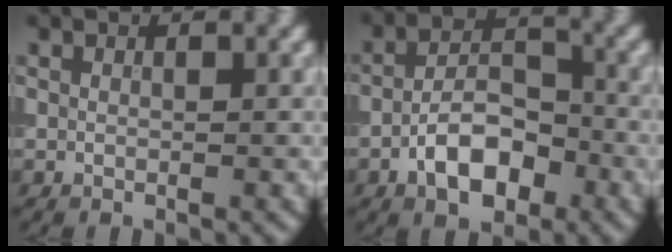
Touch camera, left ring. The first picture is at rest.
{"total": 5.8, "force": [-2.7, 2.9, 4.2], "torque": [-0.064, 0.010, -0.051]}